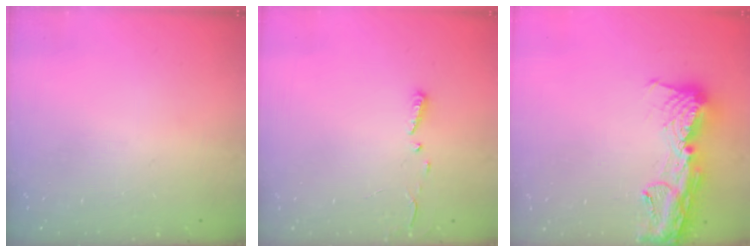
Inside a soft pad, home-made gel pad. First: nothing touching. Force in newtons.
{"total": 3.0, "press": 2.9, "slide": 0.3}
{"total": 15.6, "press": 15.5, "slide": 1.6}